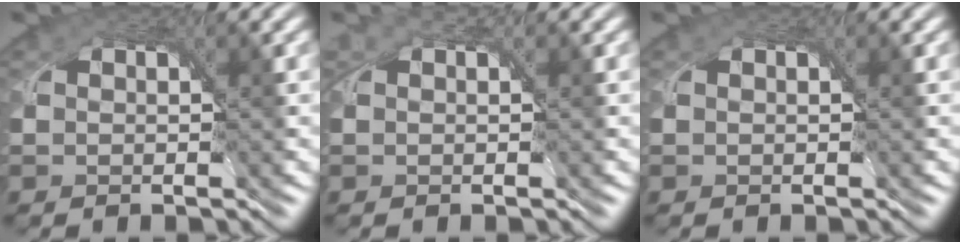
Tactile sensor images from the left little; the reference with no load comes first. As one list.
[{"total": 0.8, "force": [0.7, 0.2, 0.3], "torque": [-0.008, 0.002, 0.015]}, {"total": 0.0}]